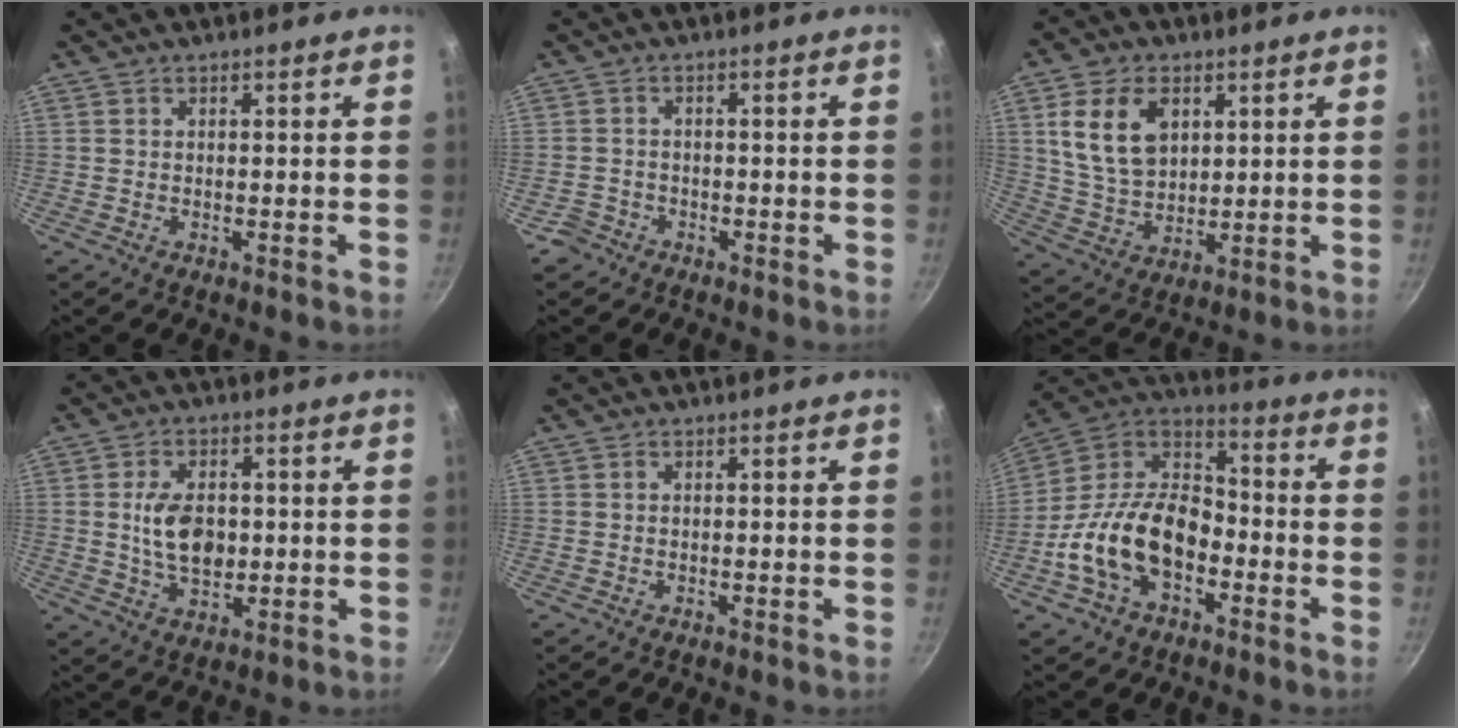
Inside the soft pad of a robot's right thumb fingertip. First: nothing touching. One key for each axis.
{"total": 2.5, "fx": -1.7, "fy": 1.9, "fz": 0.1, "tx": 0.007, "ty": 0.027, "tz": -0.026}
{"total": 12.7, "fx": 4.0, "fy": 8.5, "fz": 8.5, "tx": -0.138, "ty": -0.017, "tz": 0.085}
{"total": 9.3, "fx": 0.3, "fy": 5.8, "fz": 7.3, "tx": -0.112, "ty": -0.007, "tz": 0.007}
{"total": 0.0}
{"total": 19.1, "fx": -6.0, "fy": 12.0, "fz": 13.6, "tx": -0.224, "ty": 0.054, "tz": -0.129}